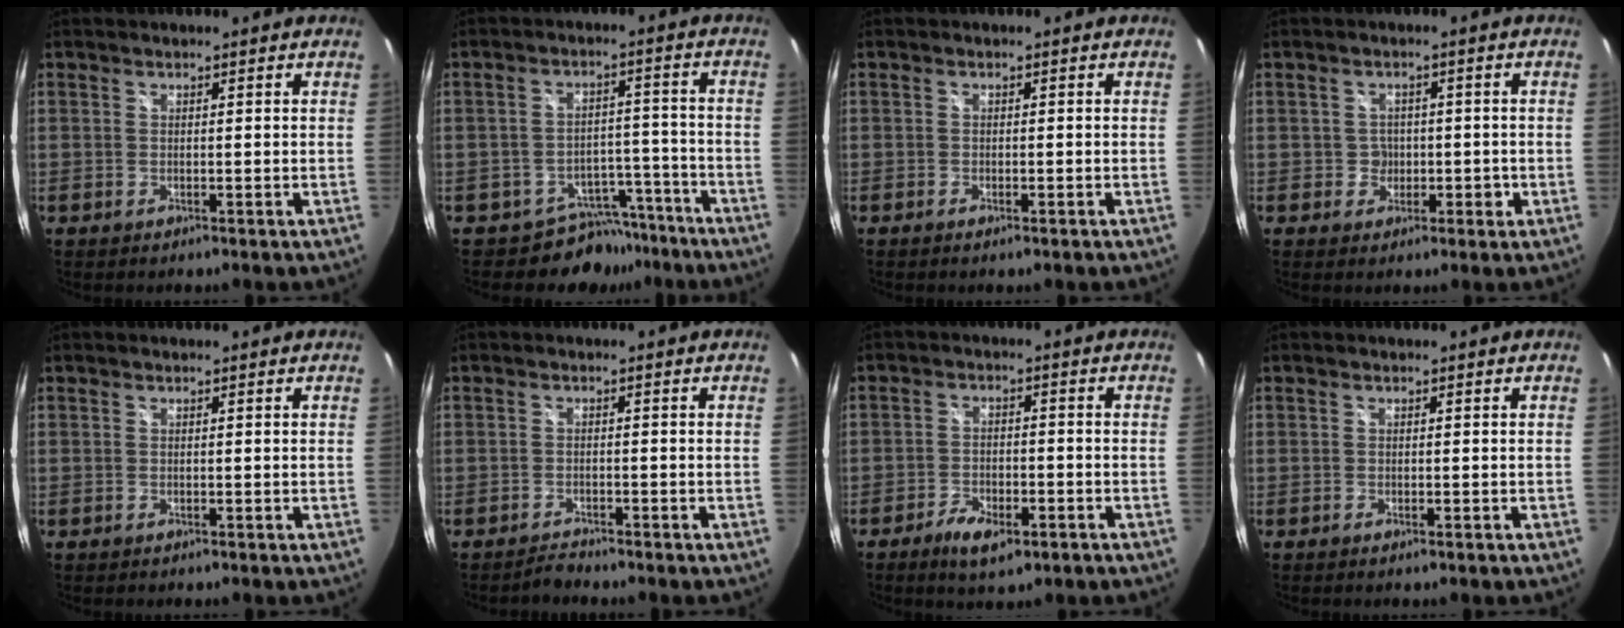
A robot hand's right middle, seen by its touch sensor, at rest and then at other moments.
{"total": 8.1, "force": [-6.7, 4.5, 0.5], "torque": [-0.004, 0.030, -0.087]}
{"total": 1.1, "force": [-0.8, 0.2, 0.7], "torque": [-0.012, -0.002, -0.015]}
{"total": 3.0, "force": [-0.7, 3.0, 0.3], "torque": [-0.003, 0.006, -0.008]}
{"total": 0.0}
{"total": 1.8, "force": [-1.8, 0.2, 0.1], "torque": [-0.008, -0.003, -0.034]}
{"total": 7.0, "force": [-4.3, 2.8, 4.8], "torque": [-0.110, -0.011, -0.073]}
{"total": 0.6, "force": [-0.5, 0.1, 0.4], "torque": [-0.007, -0.001, -0.009]}